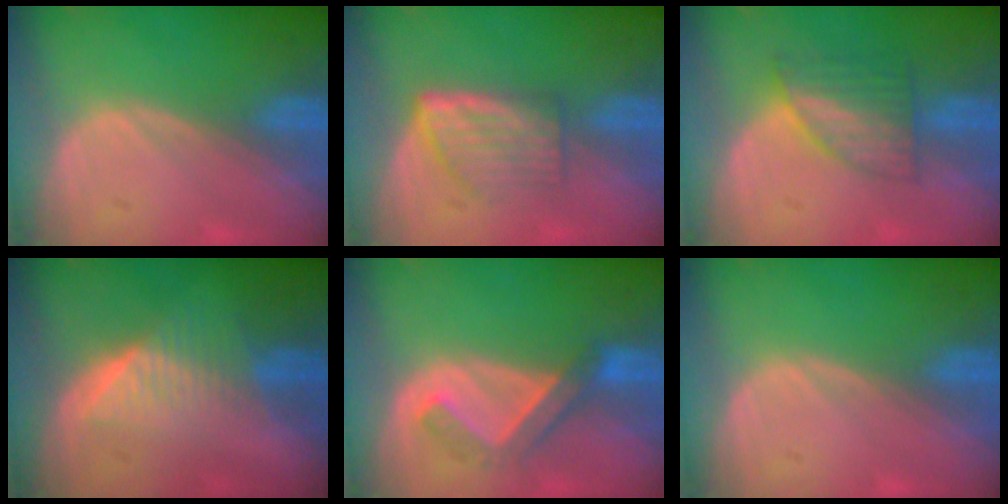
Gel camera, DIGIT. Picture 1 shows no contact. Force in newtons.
{"total": 6.0, "press": 5.4, "slide": 2.7}
{"total": 6.0, "press": 5.6, "slide": 2.2}
{"total": 6.4, "press": 5.8, "slide": 2.6}
{"total": 5.0, "press": 4.9, "slide": 1.0}
{"total": 0.0}